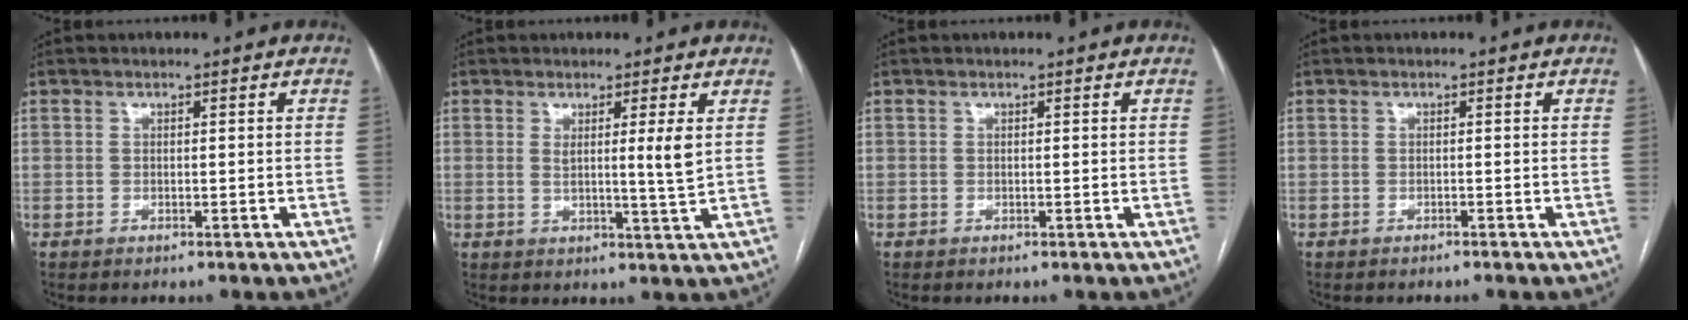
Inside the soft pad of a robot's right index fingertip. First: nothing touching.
{"total": 4.3, "force": [1.3, -0.8, 4.0], "torque": [-0.066, -0.013, 0.023]}
{"total": 0.0}
{"total": 0.7, "force": [-0.7, -0.1, 0.2], "torque": [-0.005, 0.000, -0.010]}